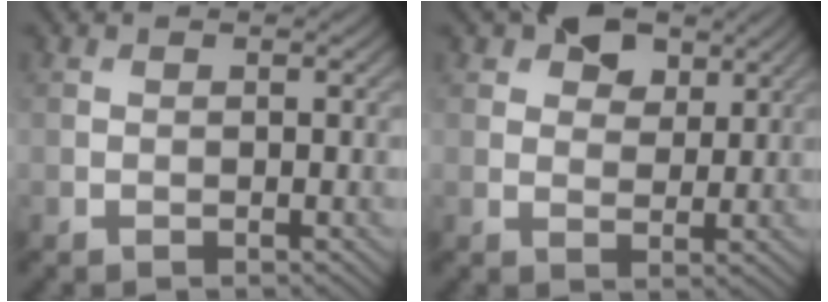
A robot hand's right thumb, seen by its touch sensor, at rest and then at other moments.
{"total": 5.8, "force": [3.4, 3.6, 3.1], "torque": [-0.049, 0.002, 0.053]}